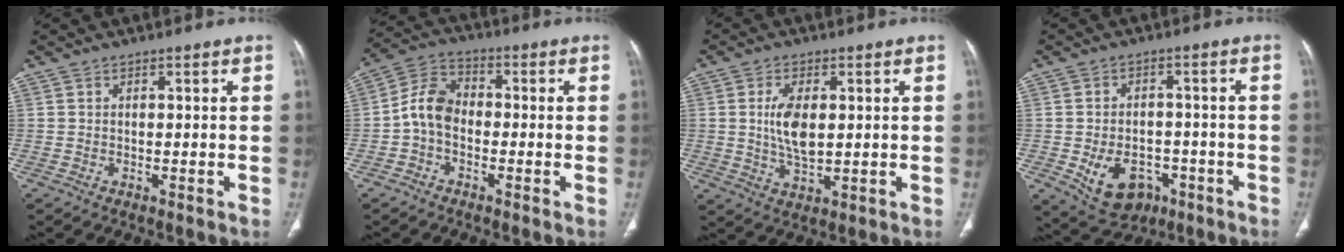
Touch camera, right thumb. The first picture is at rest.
{"total": 7.4, "force": [-1.5, 5.2, 5.0], "torque": [-0.085, 0.028, -0.044]}
{"total": 7.4, "force": [0.9, 3.7, 6.3], "torque": [-0.120, -0.008, 0.019]}
{"total": 10.3, "force": [-3.9, 7.4, 6.0], "torque": [-0.078, 0.022, -0.044]}